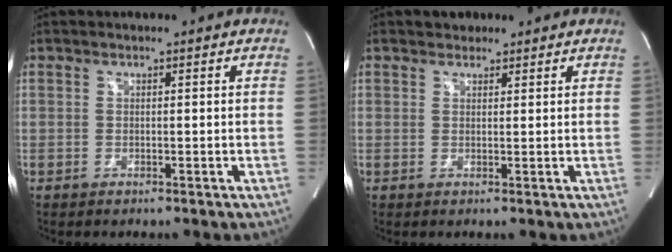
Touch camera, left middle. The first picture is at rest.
{"total": 2.0, "force": [1.5, 1.2, 0.3], "torque": [-0.007, 0.012, 0.023]}